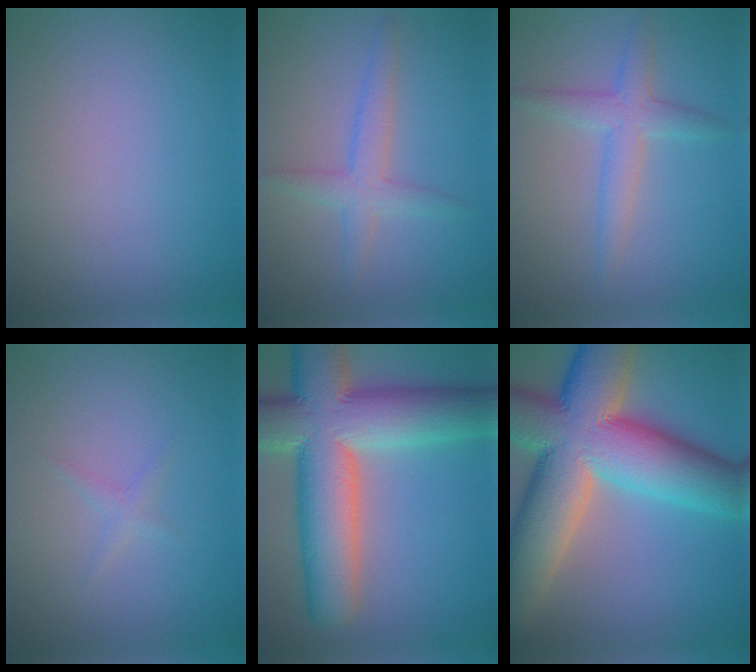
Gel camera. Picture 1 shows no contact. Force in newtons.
{"total": 2.8, "press": 2.7, "slide": 0.2}
{"total": 3.0, "press": 3.0, "slide": 0.1}
{"total": 0.9, "press": 0.9, "slide": 0.0}
{"total": 14.1, "press": 14.1, "slide": 0.8}
{"total": 17.3, "press": 17.3, "slide": 0.9}